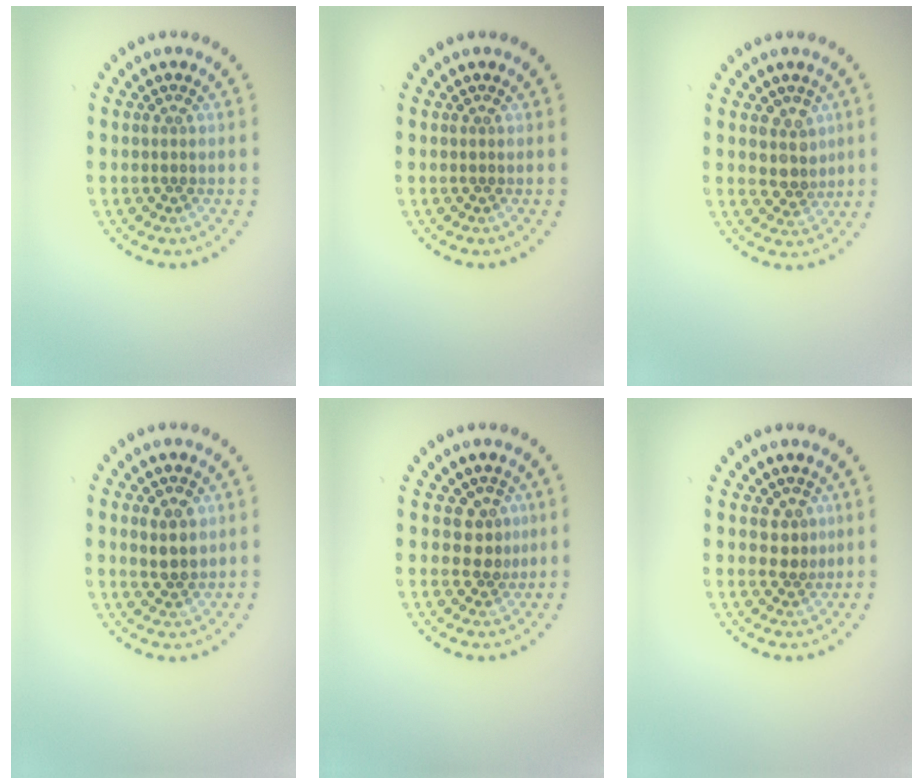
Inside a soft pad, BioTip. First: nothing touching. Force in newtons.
{"total": 0.0}
{"total": 2.5, "press": 2.1, "slide": 1.3}
{"total": 2.2, "press": 2.2, "slide": 0.2}
{"total": 2.1, "press": 1.9, "slide": 0.8}
{"total": 1.8, "press": 1.6, "slide": 0.9}